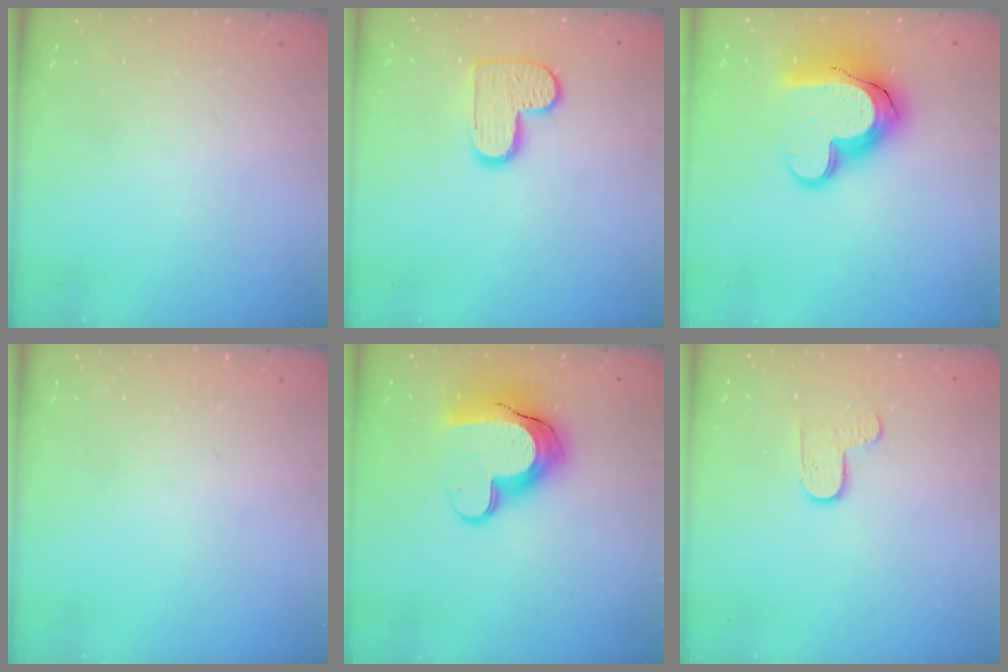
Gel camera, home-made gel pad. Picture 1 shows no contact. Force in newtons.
{"total": 10.1, "press": 10.1, "slide": 0.3}
{"total": 16.9, "press": 16.9, "slide": 1.3}
{"total": 0.0}
{"total": 16.0, "press": 16.0, "slide": 1.0}
{"total": 3.3, "press": 3.3, "slide": 0.3}